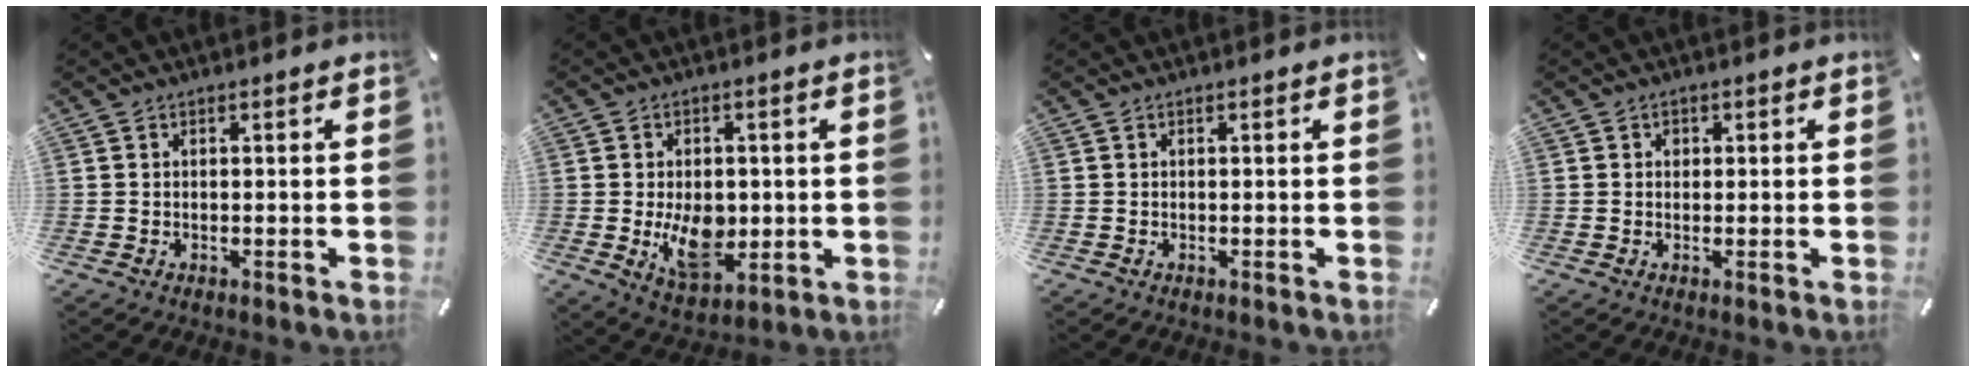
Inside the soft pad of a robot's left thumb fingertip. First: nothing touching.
{"total": 10.3, "force": [-1.2, 6.9, 7.5], "torque": [-0.126, -0.008, -0.018]}
{"total": 0.0}
{"total": 1.0, "force": [0.1, 1.0, 0.3], "torque": [0.000, 0.000, -0.001]}